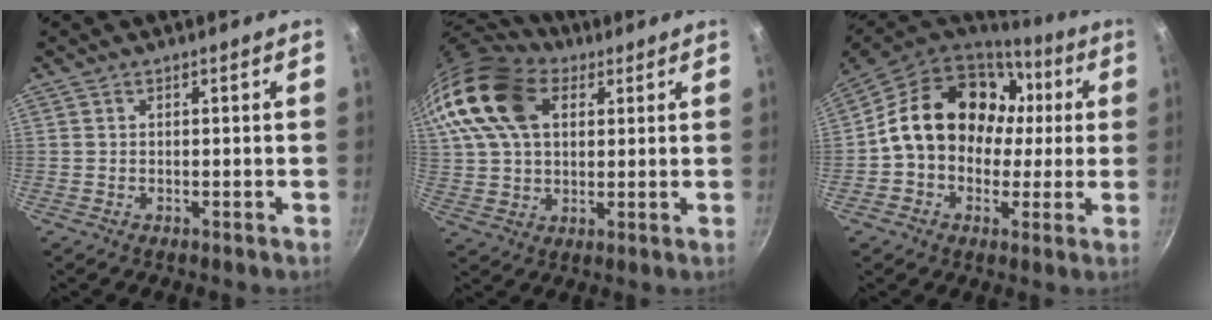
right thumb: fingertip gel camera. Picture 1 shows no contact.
{"total": 22.2, "force": [8.5, 14.8, 14.2], "torque": [-0.303, 0.020, 0.149]}
{"total": 19.9, "force": [2.6, 15.8, 11.9], "torque": [-0.160, 0.047, 0.039]}